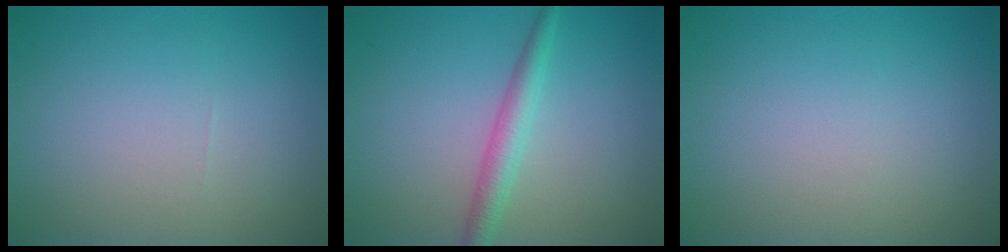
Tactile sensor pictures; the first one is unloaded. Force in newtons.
{"total": 2.5, "press": 2.5, "slide": 0.0}
{"total": 0.0}